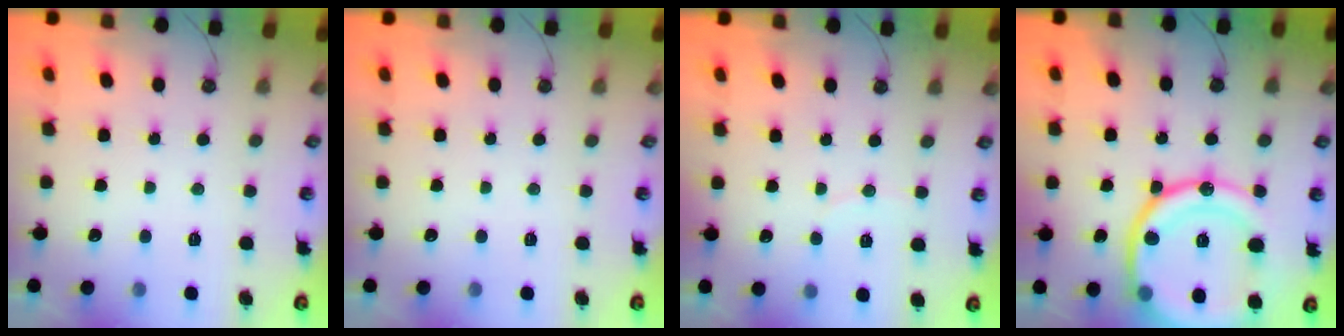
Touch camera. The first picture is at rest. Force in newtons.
{"total": 0.0}
{"total": 2.5, "press": 2.5, "slide": 0.3}
{"total": 24.4, "press": 24.3, "slide": 2.6}